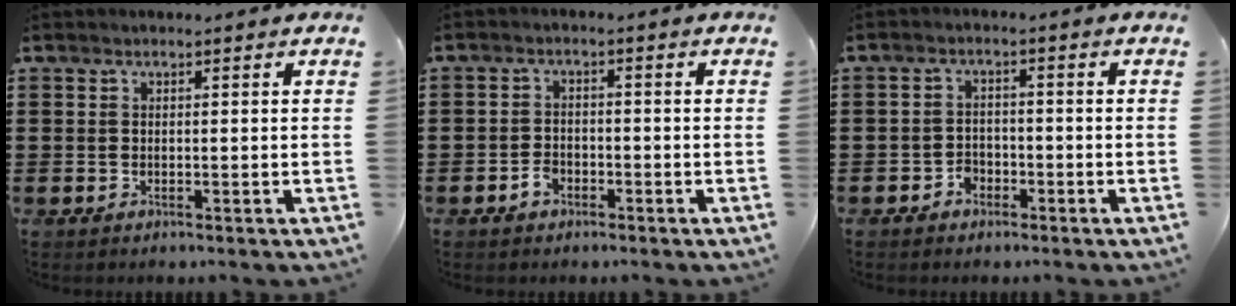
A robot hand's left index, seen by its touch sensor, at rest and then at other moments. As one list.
[{"total": 2.1, "force": [-1.4, 1.4, 0.9], "torque": [-0.021, 0.001, -0.027]}, {"total": 2.1, "force": [-1.7, 1.2, 0.4], "torque": [-0.015, 0.003, -0.038]}]